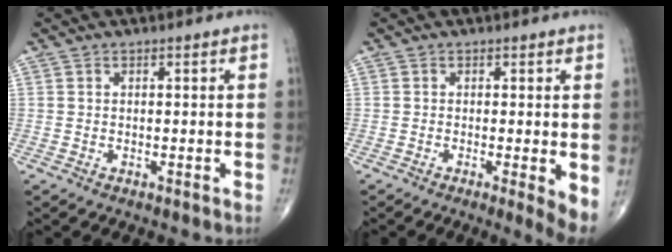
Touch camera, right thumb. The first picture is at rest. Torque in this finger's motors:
{"motor_torque": [-0.02, 0.47, 0.05, -0.19, 0.02]}